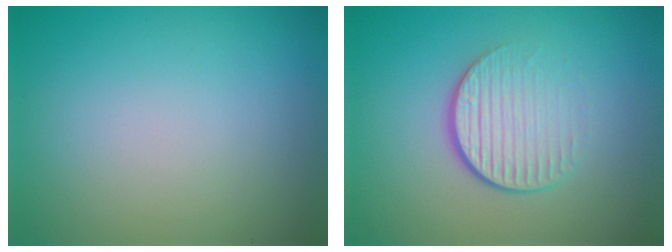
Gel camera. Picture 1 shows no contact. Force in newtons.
{"total": 4.3, "press": 2.6, "slide": 3.4}